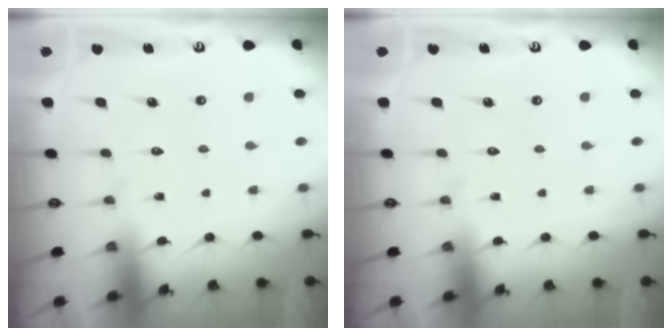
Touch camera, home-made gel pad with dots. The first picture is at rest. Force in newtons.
{"total": 0.0}